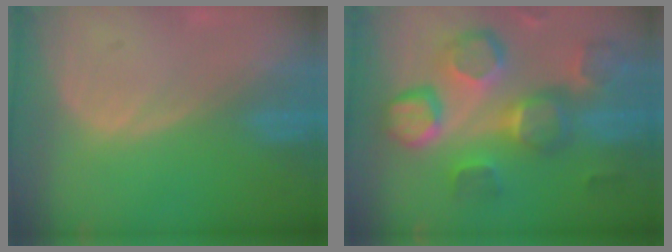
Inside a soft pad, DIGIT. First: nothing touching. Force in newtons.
{"total": 12.8, "press": 11.2, "slide": 6.2}